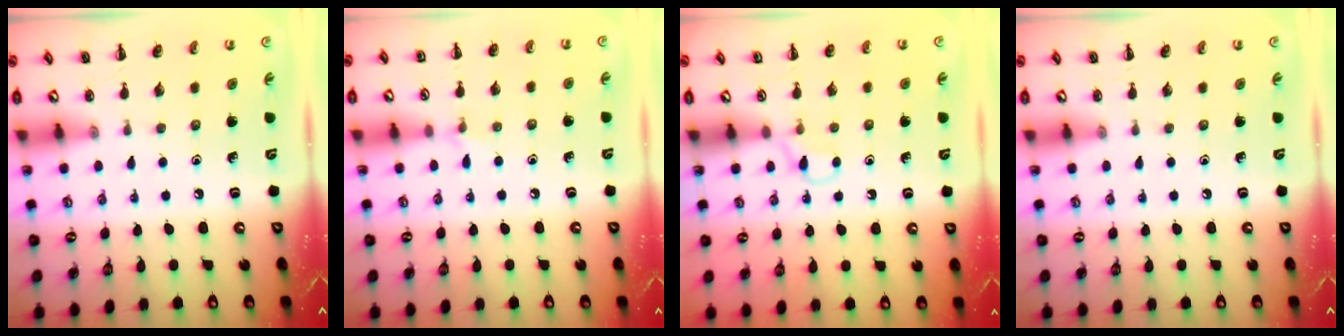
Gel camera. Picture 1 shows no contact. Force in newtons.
{"total": 4.4, "press": 4.1, "slide": 1.7}
{"total": 4.1, "press": 3.9, "slide": 1.4}
{"total": 0.0}